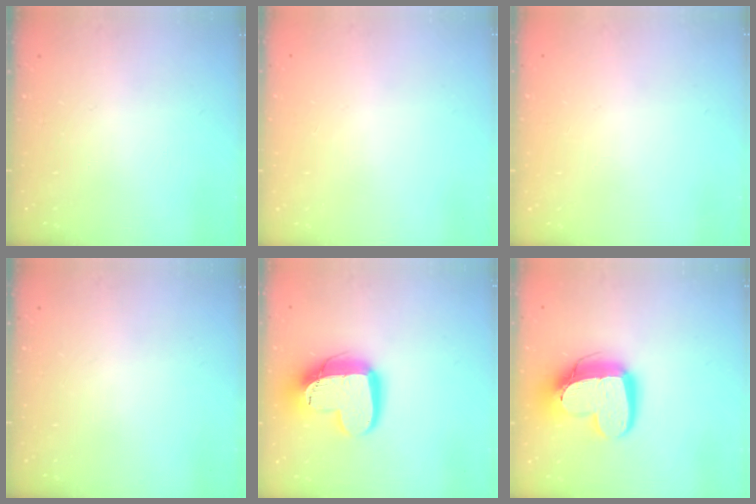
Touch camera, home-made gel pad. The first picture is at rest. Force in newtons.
{"total": 0.5, "press": 0.5, "slide": 0.1}
{"total": 0.0}
{"total": 0.0}
{"total": 18.9, "press": 18.8, "slide": 1.5}
{"total": 18.9, "press": 18.8, "slide": 1.6}